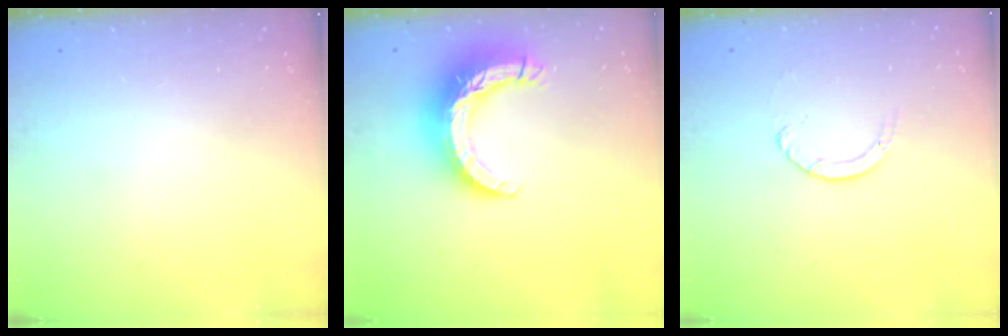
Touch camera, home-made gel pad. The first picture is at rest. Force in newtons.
{"total": 13.9, "press": 13.8, "slide": 1.4}
{"total": 2.4, "press": 2.4, "slide": 0.2}